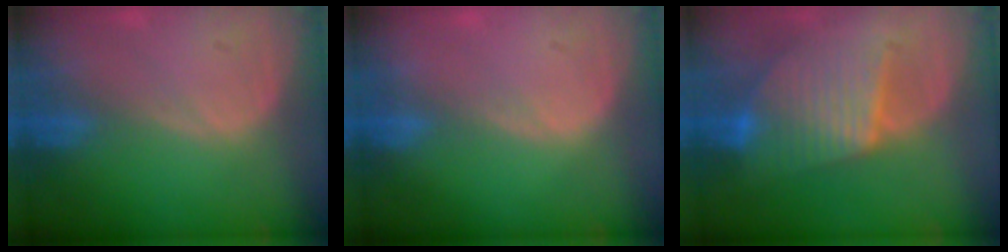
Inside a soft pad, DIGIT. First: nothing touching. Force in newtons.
{"total": 0.8, "press": 0.5, "slide": 0.7}
{"total": 7.9, "press": 7.9, "slide": 0.3}